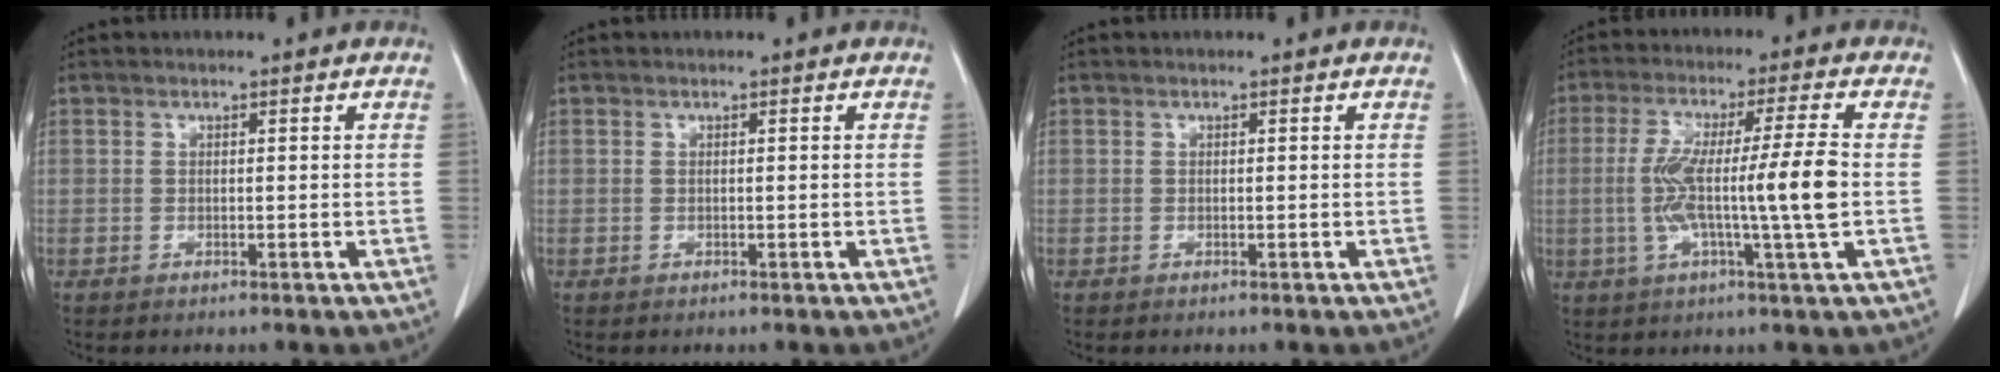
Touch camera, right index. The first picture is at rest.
{"total": 0.0}
{"total": 0.0}
{"total": 12.3, "force": [-1.0, -0.7, 12.3], "torque": [-0.229, 0.003, -0.021]}